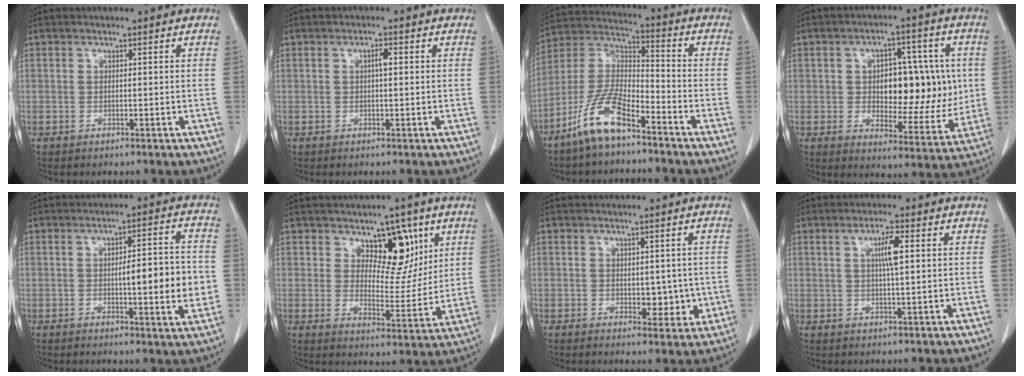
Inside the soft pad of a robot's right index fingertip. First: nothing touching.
{"total": 1.5, "force": [0.3, 0.3, 1.5], "torque": [-0.023, 0.005, 0.003]}
{"total": 11.1, "force": [-7.5, 2.8, 7.7], "torque": [-0.168, -0.002, -0.150]}
{"total": 14.0, "force": [1.1, 7.1, 12.0], "torque": [-0.161, 0.019, 0.027]}
{"total": 9.6, "force": [-0.9, 1.5, 9.4], "torque": [-0.128, 0.008, -0.013]}
{"total": 9.1, "force": [4.6, 4.8, 6.2], "torque": [-0.077, 0.001, 0.077]}
{"total": 4.3, "force": [-0.4, 2.4, 3.5], "torque": [-0.037, -0.003, 0.003]}
{"total": 4.1, "force": [1.1, 0.3, 3.9], "torque": [-0.068, 0.000, 0.017]}